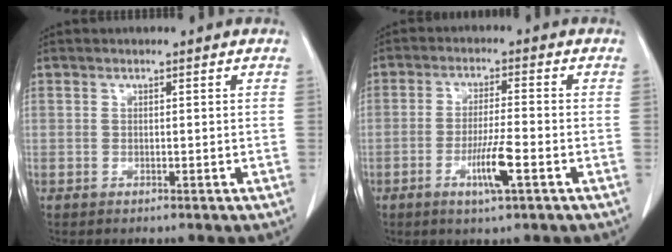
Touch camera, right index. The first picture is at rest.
{"total": 6.0, "force": [-2.5, 0.1, 5.5], "torque": [-0.102, -0.007, -0.045]}